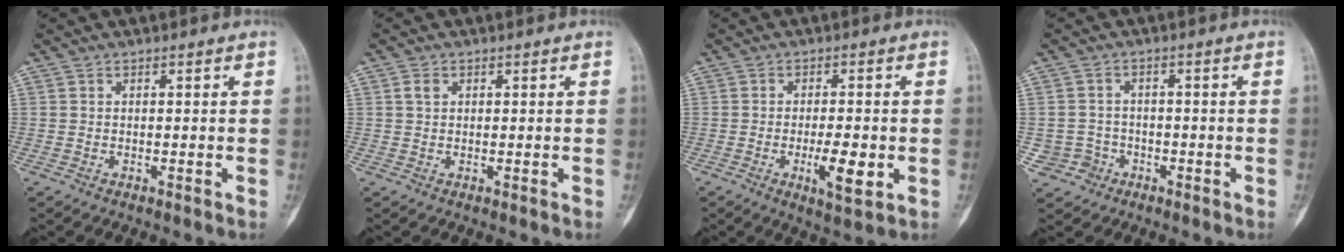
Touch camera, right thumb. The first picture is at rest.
{"total": 1.5, "force": [0.5, 1.1, 0.8], "torque": [-0.013, 0.002, 0.010]}
{"total": 6.9, "force": [-1.7, 2.2, 6.3], "torque": [-0.099, -0.007, -0.023]}
{"total": 4.1, "force": [-1.6, 3.7, -0.2], "torque": [0.028, 0.018, -0.028]}